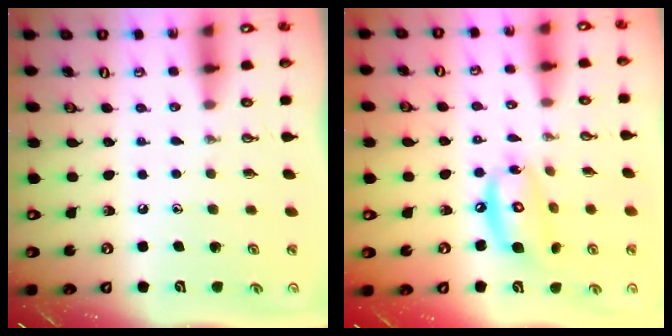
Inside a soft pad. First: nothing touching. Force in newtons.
{"total": 12.9, "press": 12.8, "slide": 1.5}